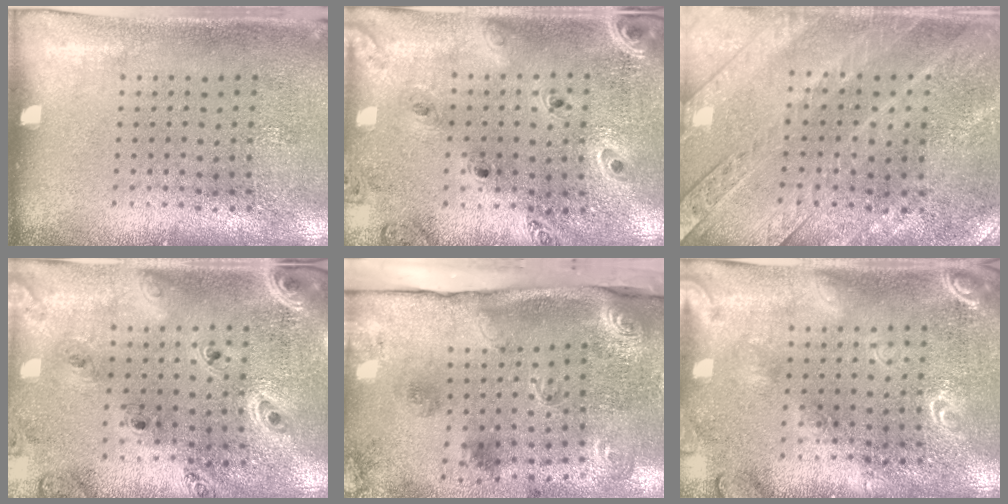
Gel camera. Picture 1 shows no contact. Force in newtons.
{"total": 1.3, "press": 1.3, "slide": 0.1}
{"total": 2.9, "press": 2.7, "slide": 1.1}
{"total": 1.5, "press": 1.5, "slide": 0.3}
{"total": 3.2, "press": 2.0, "slide": 2.5}
{"total": 1.7, "press": 1.7, "slide": 0.2}